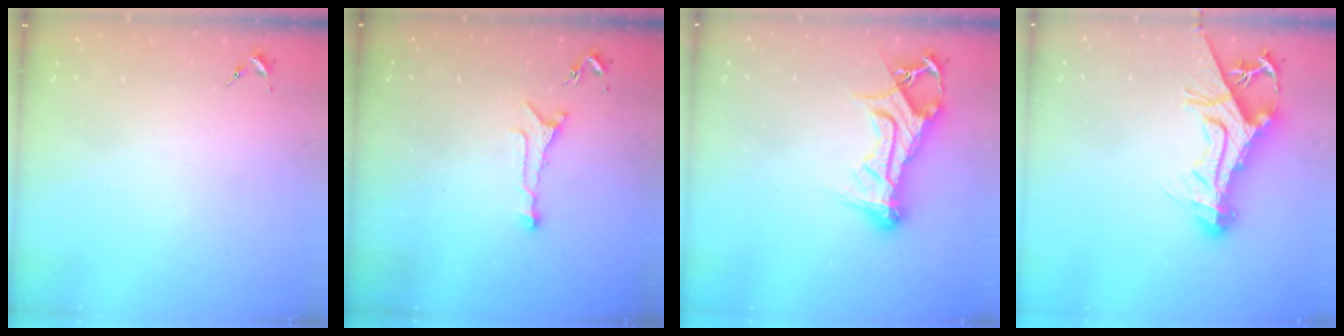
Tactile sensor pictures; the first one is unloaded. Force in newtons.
{"total": 6.2, "press": 6.2, "slide": 0.5}
{"total": 18.2, "press": 18.2, "slide": 1.8}
{"total": 15.8, "press": 15.6, "slide": 2.0}